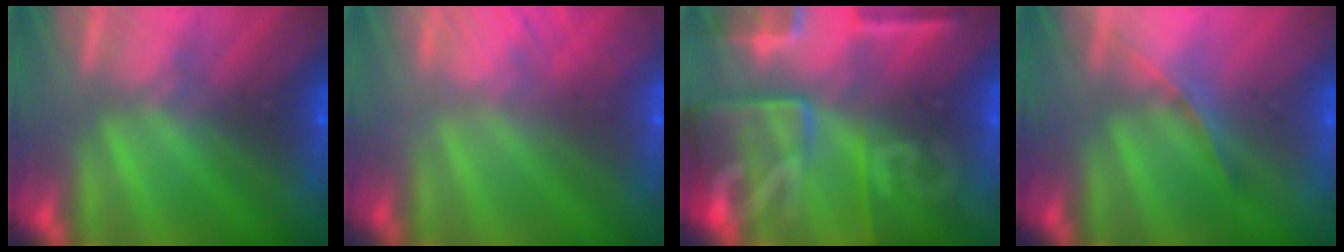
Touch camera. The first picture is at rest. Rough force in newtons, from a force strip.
{"total": 8.8}
{"total": 8.1}
{"total": 1.2}